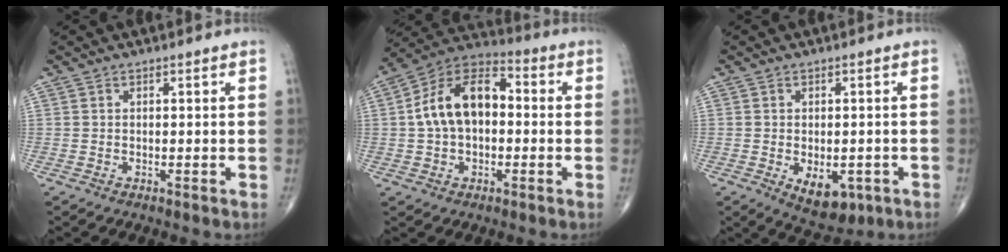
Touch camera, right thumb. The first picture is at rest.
{"total": 14.2, "force": [0.5, 8.9, 11.0], "torque": [-0.178, 0.037, -0.007]}
{"total": 7.4, "force": [-2.4, 4.3, 5.5], "torque": [-0.060, 0.002, -0.021]}